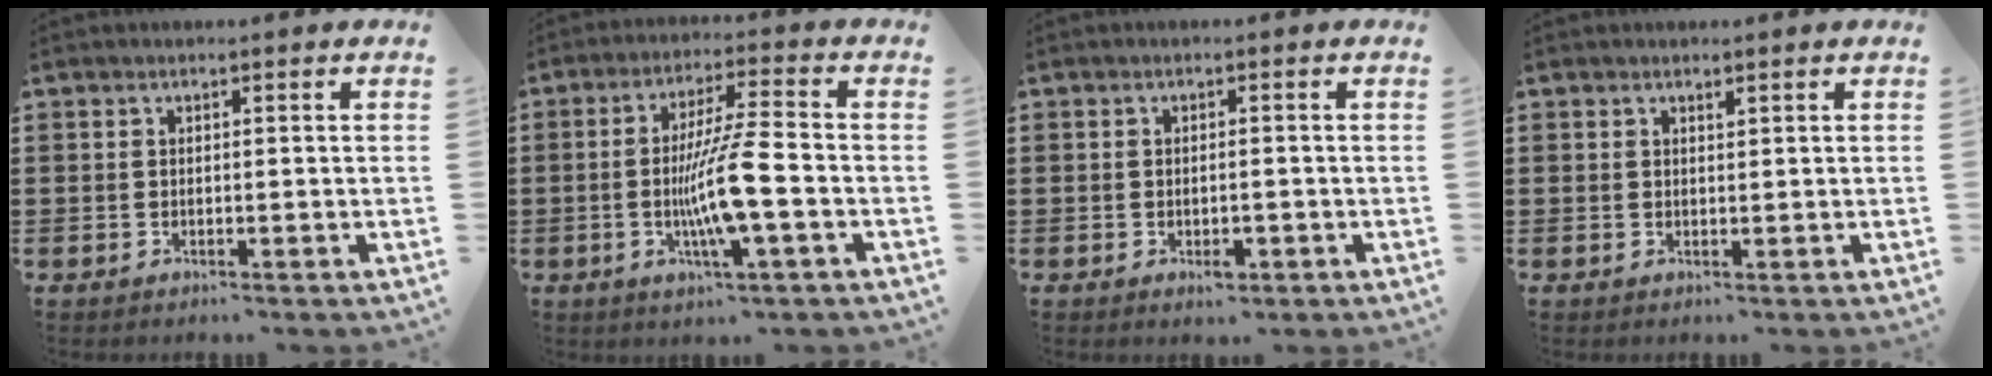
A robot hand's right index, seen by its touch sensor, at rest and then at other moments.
{"total": 9.4, "force": [-2.3, 0.6, 9.1], "torque": [-0.171, -0.012, -0.048]}
{"total": 2.3, "force": [-0.9, 0.8, 2.0], "torque": [-0.036, 0.001, -0.015]}
{"total": 0.6, "force": [0.5, 0.2, 0.1], "torque": [-0.004, 0.001, 0.010]}